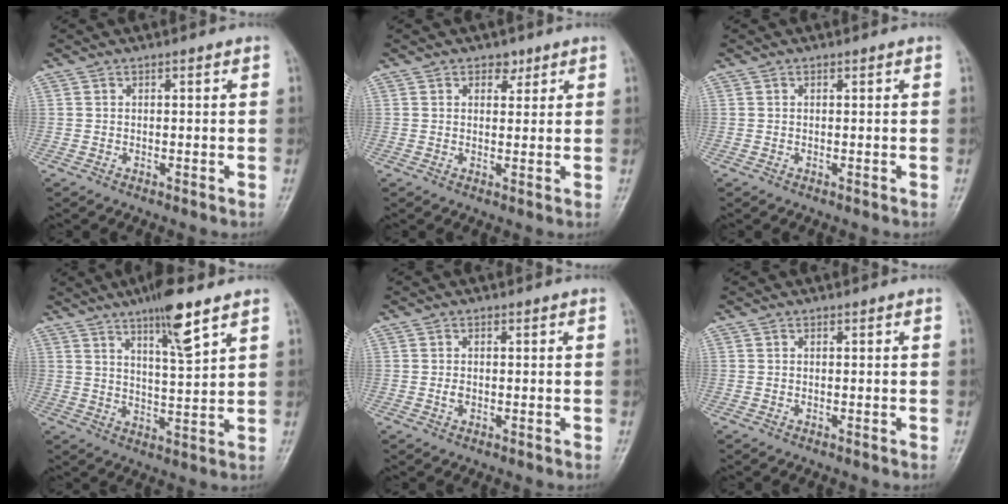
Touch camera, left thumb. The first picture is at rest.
{"total": 2.6, "force": [1.6, 1.8, 1.0], "torque": [0.004, -0.008, 0.021]}
{"total": 0.0}
{"total": 9.6, "force": [6.1, 1.5, 7.2], "torque": [-0.115, -0.036, 0.103]}
{"total": 1.3, "force": [-0.1, 1.0, 0.9], "torque": [-0.013, 0.000, -0.002]}
{"total": 0.0}